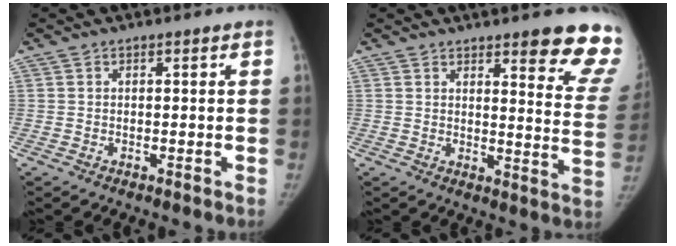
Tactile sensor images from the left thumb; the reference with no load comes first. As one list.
[{"total": 14.7, "force": [10.9, 2.9, 9.4], "torque": [-0.081, -0.071, 0.118]}]